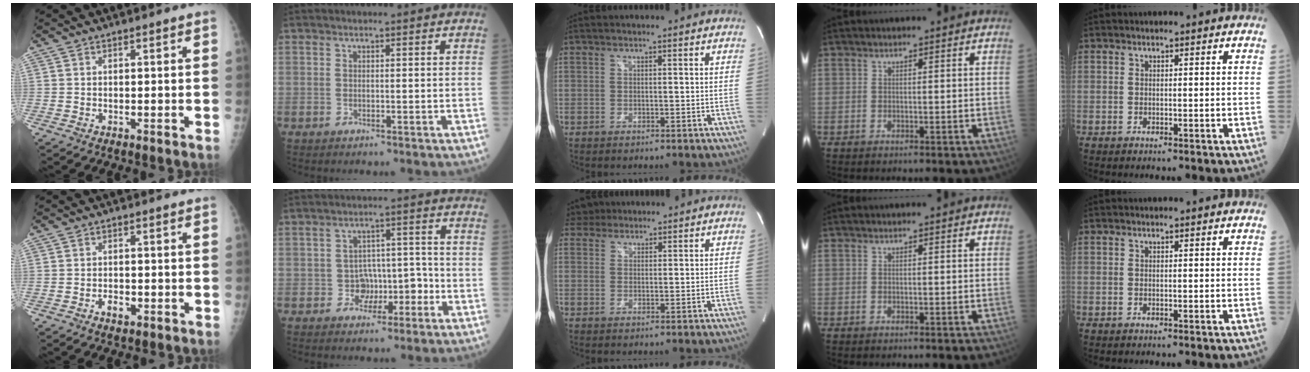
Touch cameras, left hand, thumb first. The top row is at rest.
{"thumb": {"total": 2.4, "force": [-1.1, 1.5, 1.5], "torque": [-0.017, 0.005, -0.015]}, "index": {"total": 4.4, "force": [-1.8, 3.7, 1.7], "torque": [-0.013, 0.021, -0.026]}, "middle": {"total": 2.7, "force": [2.4, 1.2, -0.2], "torque": [-0.002, 0.015, 0.042]}}